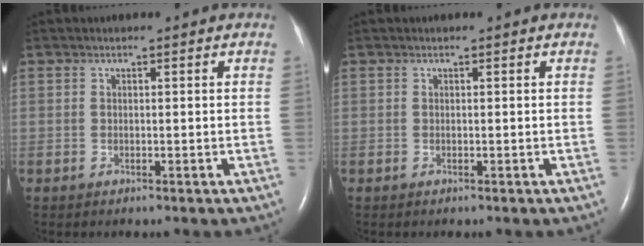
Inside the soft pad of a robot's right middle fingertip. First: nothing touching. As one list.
[{"total": 0.0}]